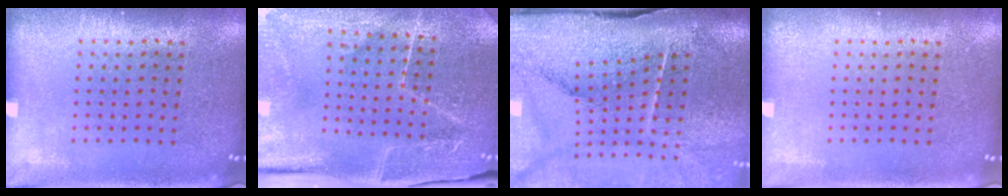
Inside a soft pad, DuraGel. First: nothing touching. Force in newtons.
{"total": 3.9, "press": 3.8, "slide": 0.7}
{"total": 4.9, "press": 3.9, "slide": 3.0}
{"total": 0.0}